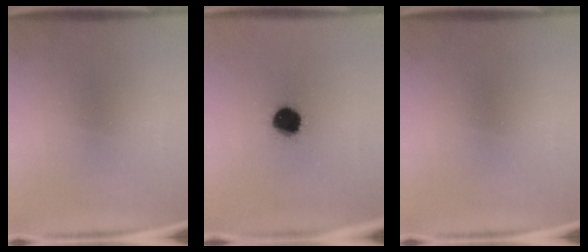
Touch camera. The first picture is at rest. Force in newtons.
{"total": 10.0}
{"total": 0.0}